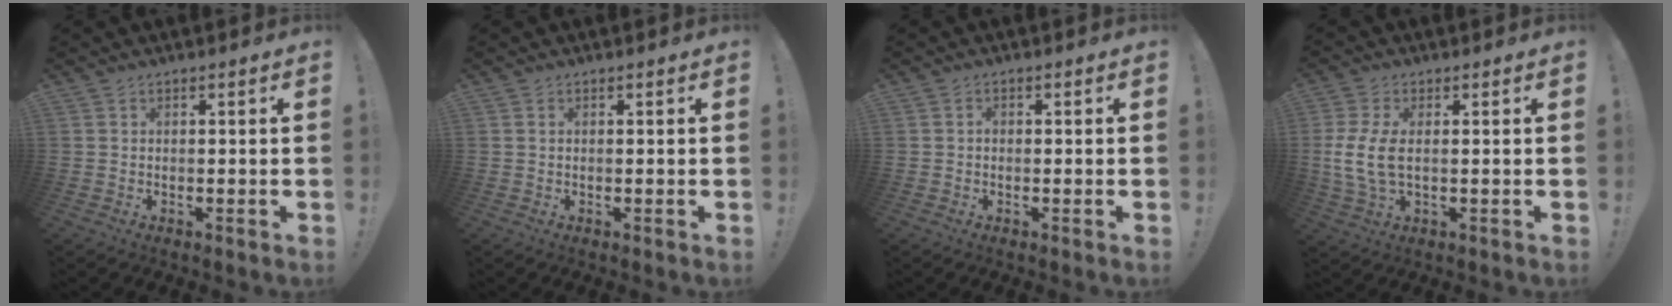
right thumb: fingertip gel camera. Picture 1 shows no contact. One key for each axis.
{"total": 0.0}
{"total": 0.8, "fx": -0.5, "fy": 0.6, "fz": 0.2, "tx": -0.007, "ty": 0.004, "tz": -0.009}
{"total": 9.0, "fx": 0.2, "fy": 4.4, "fz": 7.9, "tx": -0.164, "ty": -0.014, "tz": 0.006}